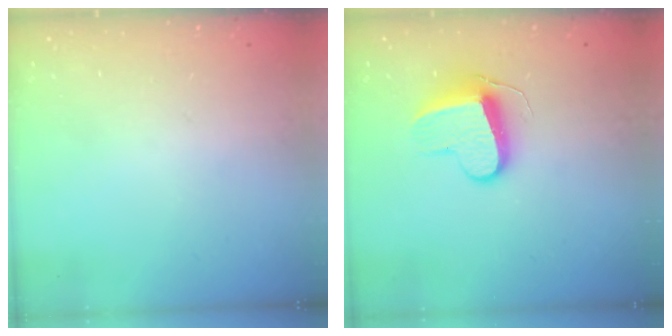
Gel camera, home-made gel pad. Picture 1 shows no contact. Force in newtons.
{"total": 9.9, "press": 9.9, "slide": 0.6}